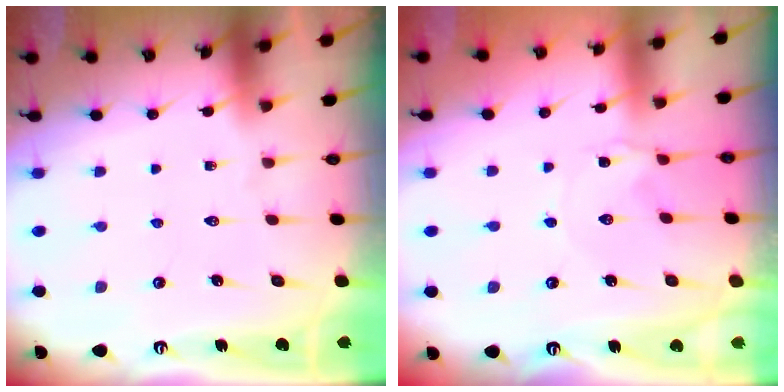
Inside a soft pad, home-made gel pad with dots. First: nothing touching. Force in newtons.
{"total": 0.0}